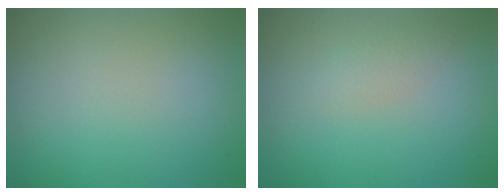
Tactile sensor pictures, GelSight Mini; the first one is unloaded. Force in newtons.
{"total": 1.3, "press": 1.3, "slide": 0.0}